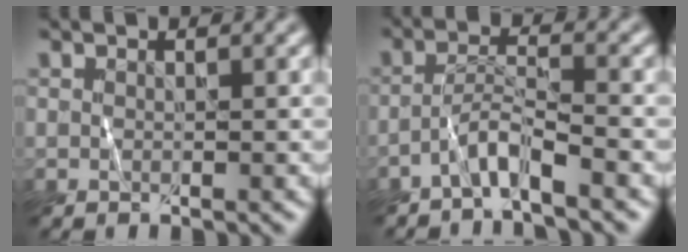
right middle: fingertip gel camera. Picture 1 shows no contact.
{"total": 2.8, "force": [-2.2, 0.1, 1.7], "torque": [-0.029, 0.013, -0.050]}